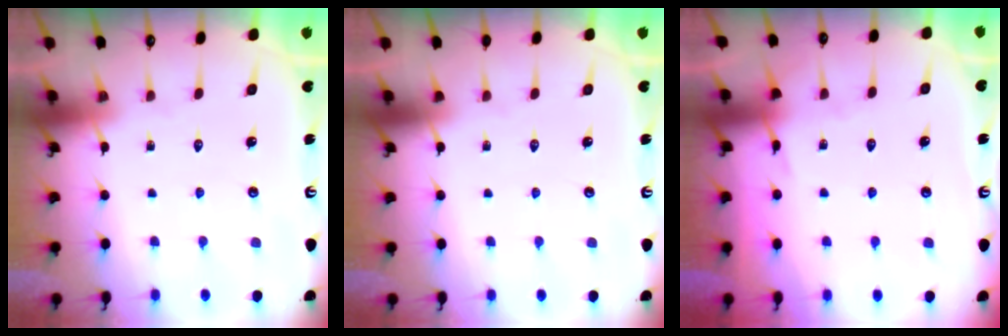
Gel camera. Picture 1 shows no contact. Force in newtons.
{"total": 0.0}
{"total": 4.4, "press": 4.4, "slide": 0.5}